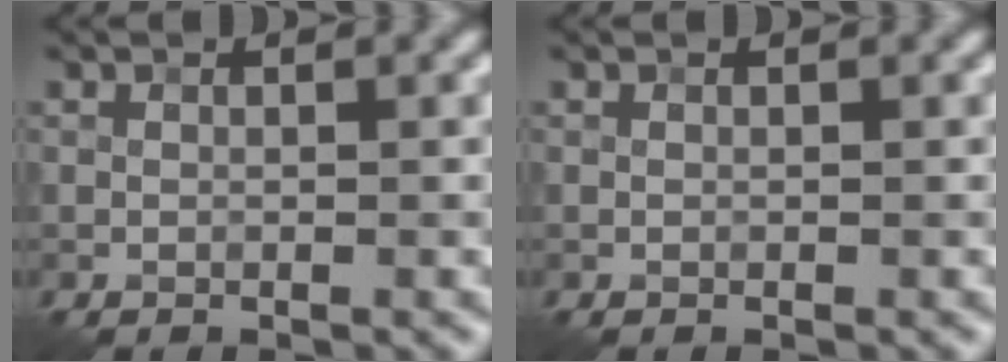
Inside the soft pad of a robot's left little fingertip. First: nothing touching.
{"total": 0.0}